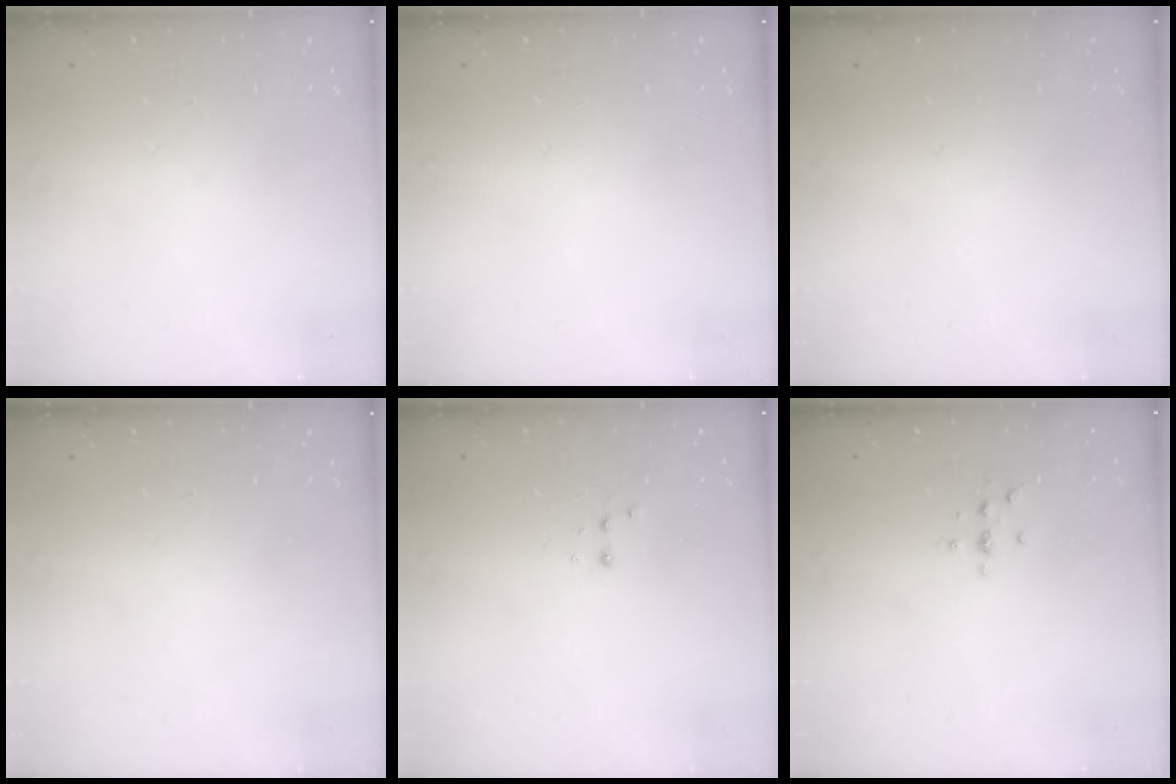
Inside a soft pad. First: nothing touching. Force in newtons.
{"total": 0.0}
{"total": 0.0}
{"total": 0.0}
{"total": 2.5, "press": 2.4, "slide": 0.8}
{"total": 2.3, "press": 2.2, "slide": 0.2}